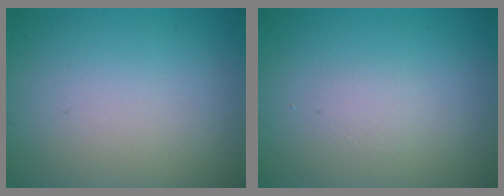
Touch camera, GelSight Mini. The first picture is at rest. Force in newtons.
{"total": 0.8, "press": 0.8, "slide": 0.1}